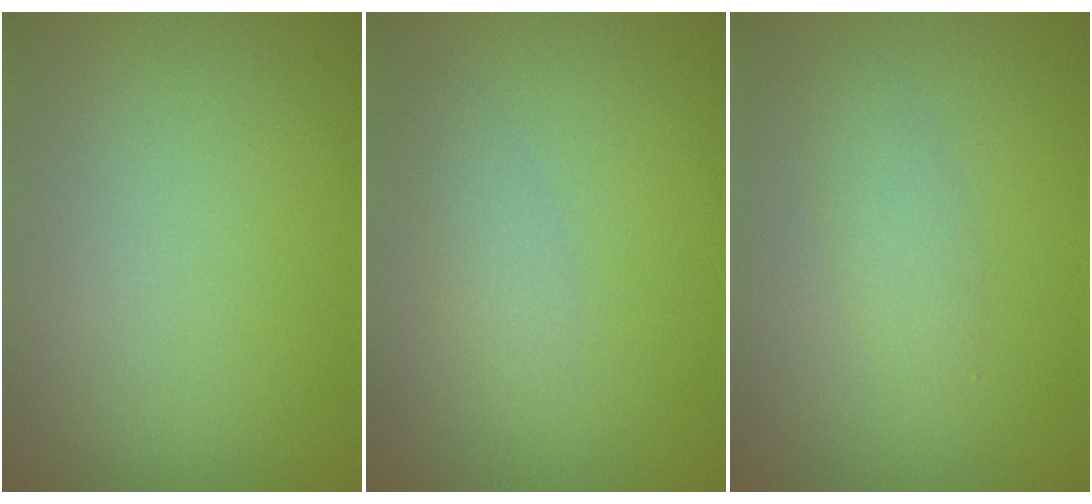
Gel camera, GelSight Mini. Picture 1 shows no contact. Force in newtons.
{"total": 1.6, "press": 1.6, "slide": 0.1}
{"total": 1.8, "press": 1.8, "slide": 0.0}